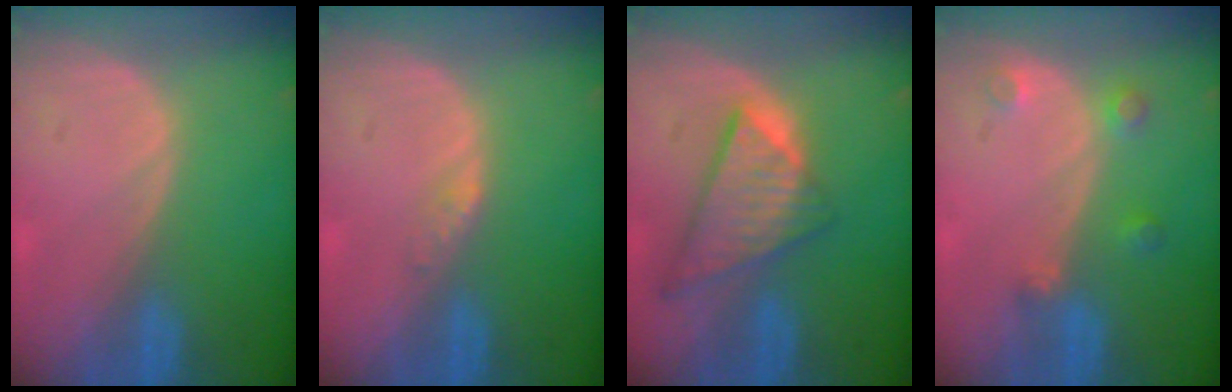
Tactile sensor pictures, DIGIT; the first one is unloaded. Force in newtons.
{"total": 1.2, "press": 1.2, "slide": 0.1}
{"total": 8.6, "press": 7.4, "slide": 4.4}
{"total": 3.0, "press": 2.8, "slide": 1.1}